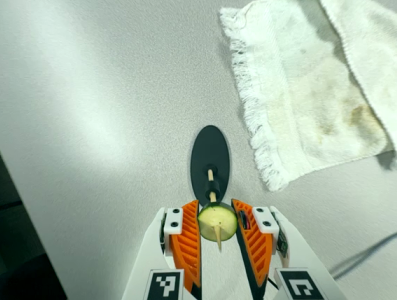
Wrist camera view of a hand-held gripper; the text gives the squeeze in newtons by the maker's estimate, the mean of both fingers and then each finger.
{"total": 13.5, "left": 14.1, "right": 12.9}